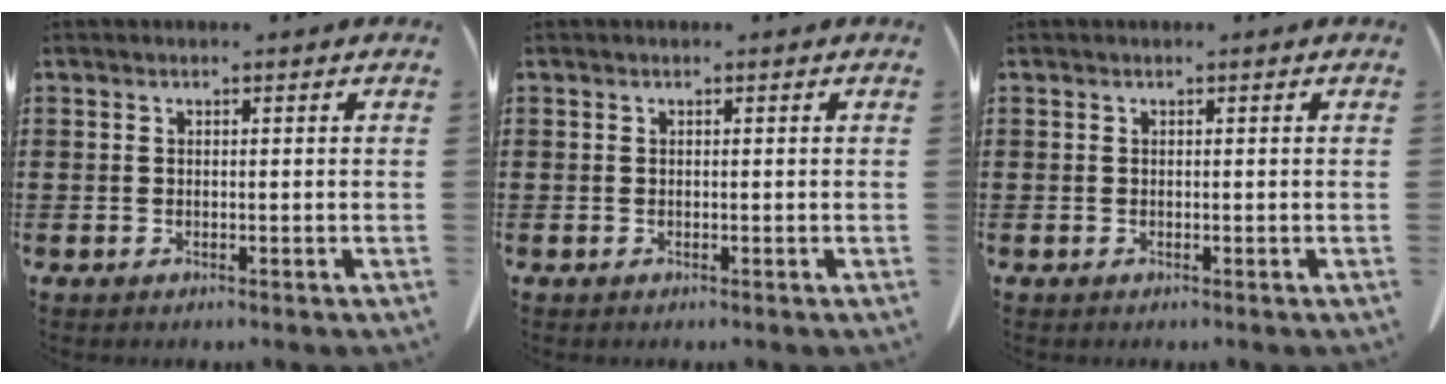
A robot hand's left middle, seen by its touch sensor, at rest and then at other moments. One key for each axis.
{"total": 0.0}
{"total": 0.0}